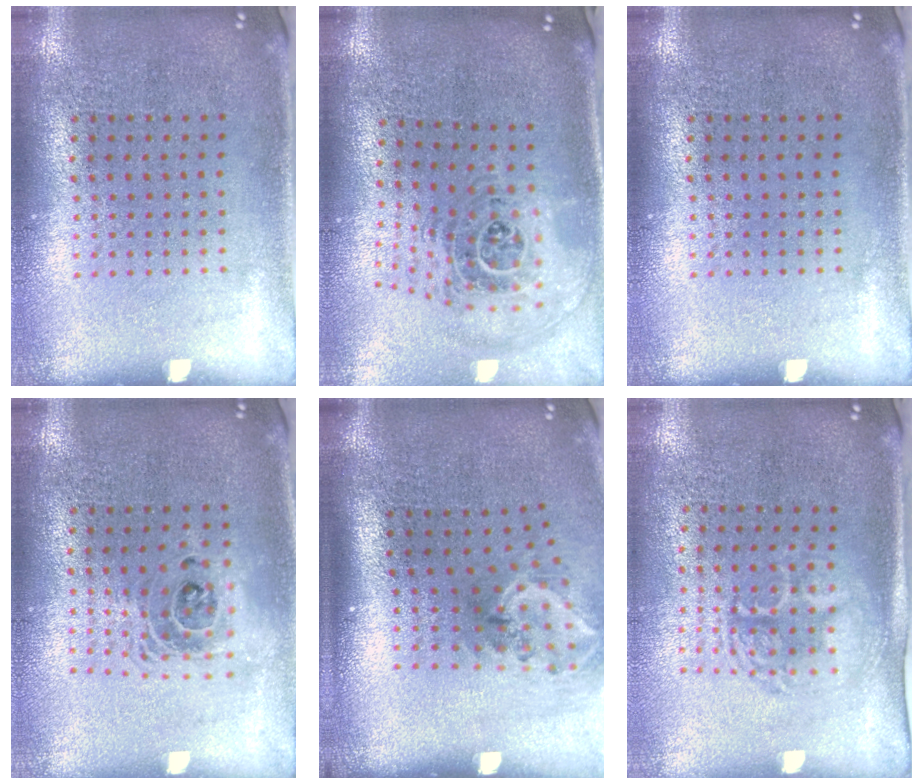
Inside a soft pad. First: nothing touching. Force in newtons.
{"total": 1.7, "press": 1.4, "slide": 0.9}
{"total": 0.0}
{"total": 1.5, "press": 1.3, "slide": 0.9}
{"total": 2.1, "press": 1.3, "slide": 1.6}
{"total": 1.6, "press": 1.4, "slide": 0.8}